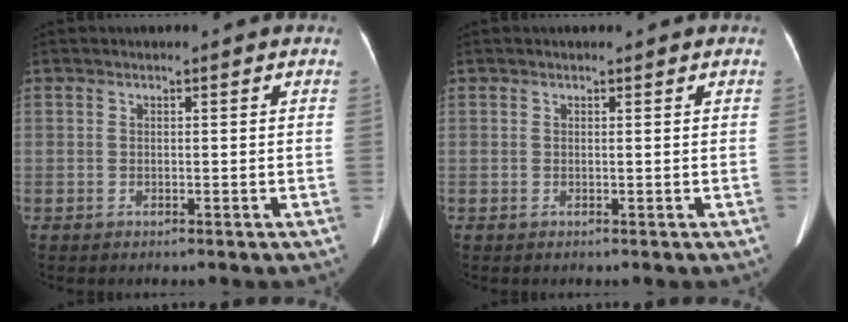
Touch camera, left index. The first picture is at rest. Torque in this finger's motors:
{"motor_torque": [0.00, 0.01, 0.00, -0.01]}